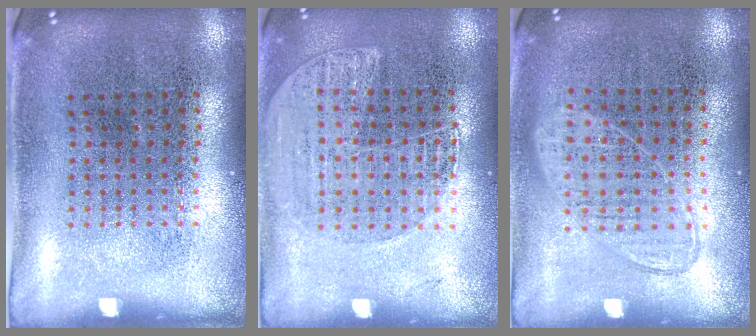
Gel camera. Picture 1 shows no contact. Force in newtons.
{"total": 1.3, "press": 1.3, "slide": 0.1}
{"total": 0.9, "press": 0.8, "slide": 0.4}